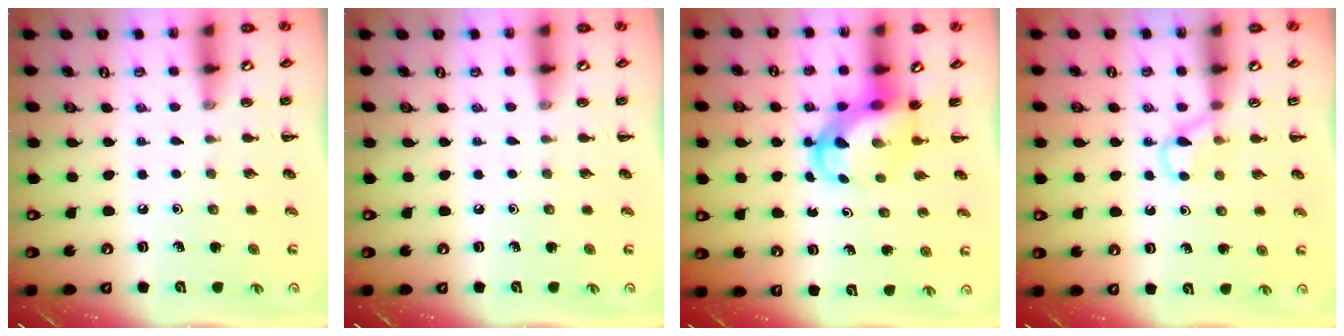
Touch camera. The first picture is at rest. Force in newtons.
{"total": 0.0}
{"total": 5.5, "press": 5.5, "slide": 0.5}
{"total": 4.7, "press": 4.5, "slide": 1.2}